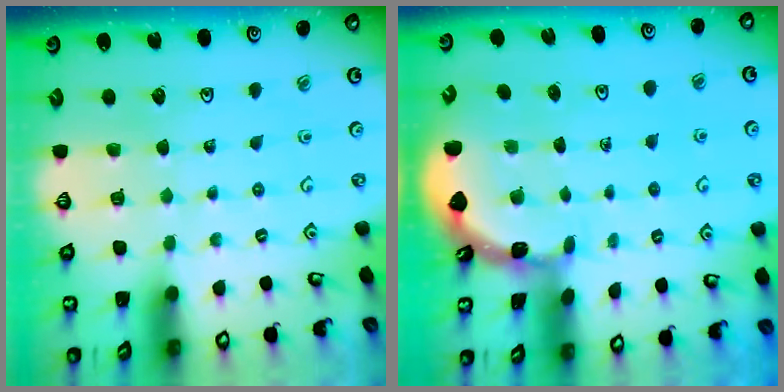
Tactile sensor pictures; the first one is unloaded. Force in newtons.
{"total": 1.7, "press": 1.6, "slide": 0.1}